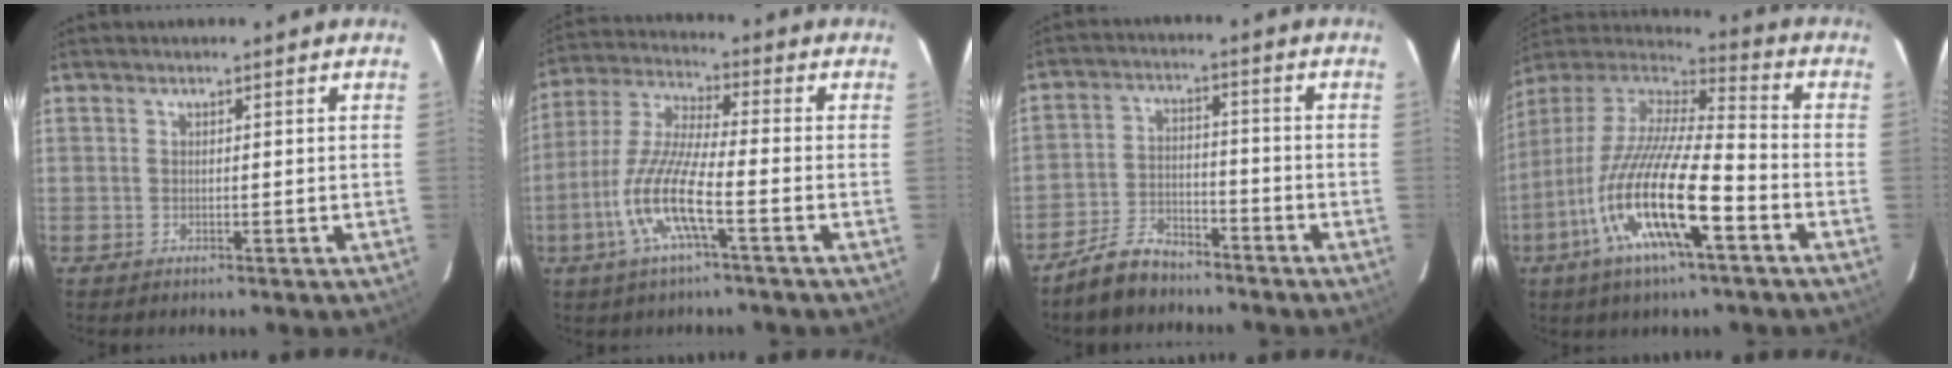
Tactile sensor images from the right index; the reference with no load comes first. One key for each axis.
{"total": 12.4, "fx": -4.9, "fy": 1.5, "fz": 11.3, "tx": -0.240, "ty": -0.006, "tz": -0.100}
{"total": 7.7, "fx": -6.3, "fy": 3.7, "fz": 2.6, "tx": -0.073, "ty": 0.016, "tz": -0.107}
{"total": 21.2, "fx": -9.2, "fy": 4.5, "fz": 18.6, "tx": -0.351, "ty": -0.041, "tz": -0.180}